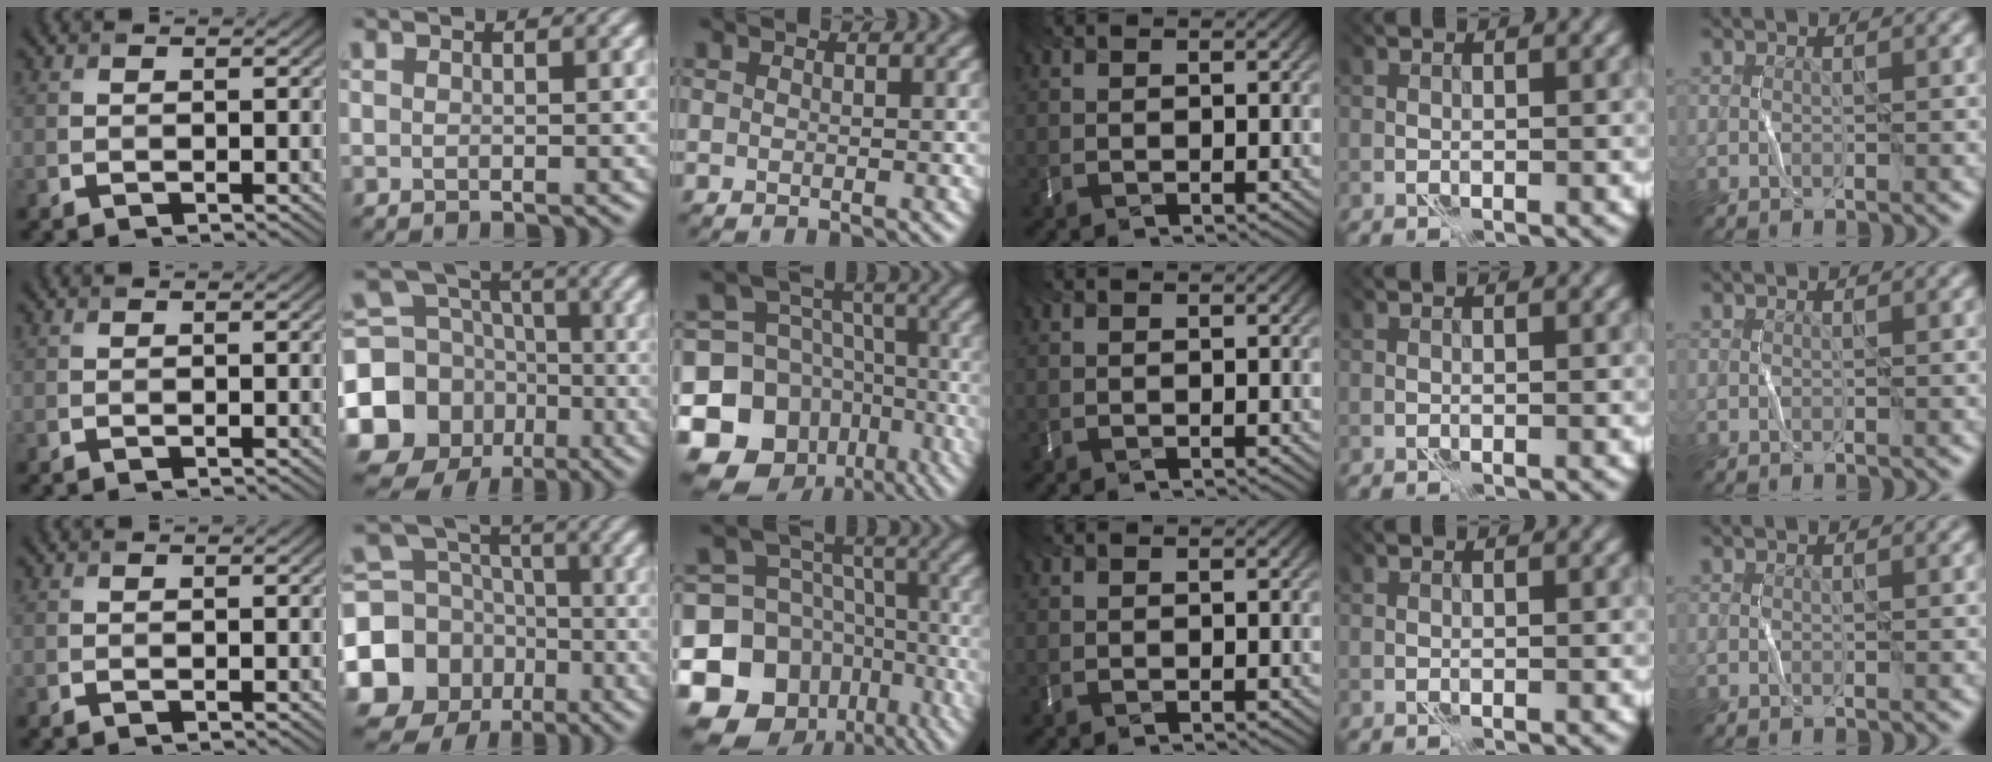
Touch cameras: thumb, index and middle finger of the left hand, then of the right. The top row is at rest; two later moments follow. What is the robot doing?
{"motion": "fold", "object": "bubble wrap"}